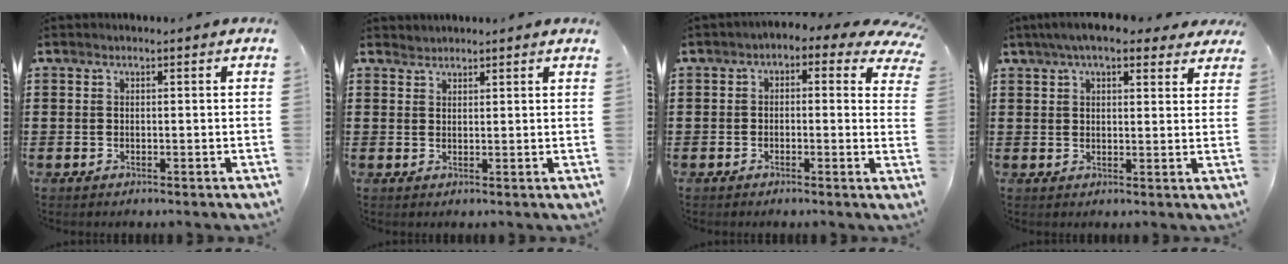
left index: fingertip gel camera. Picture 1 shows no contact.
{"total": 1.4, "force": [1.4, 0.1, -0.1], "torque": [-0.001, 0.001, 0.028]}
{"total": 1.6, "force": [-0.8, 0.9, 1.0], "torque": [-0.023, 0.000, -0.024]}
{"total": 6.5, "force": [5.1, 1.5, 3.7], "torque": [-0.078, -0.002, 0.093]}